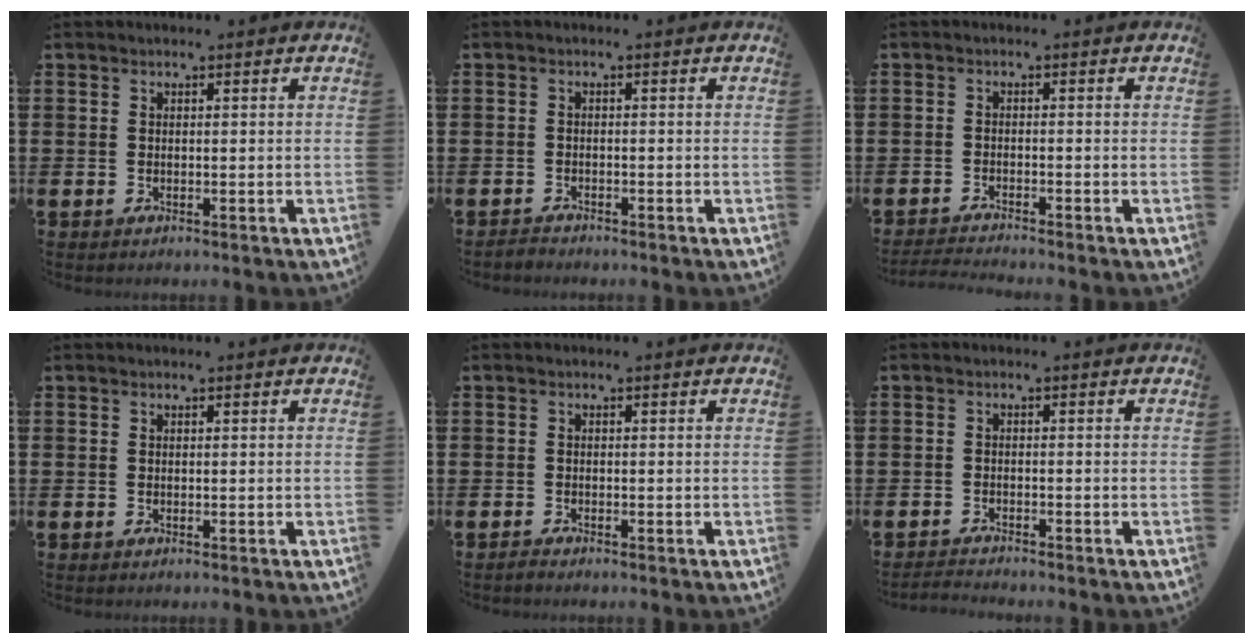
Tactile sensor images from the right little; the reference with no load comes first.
{"total": 0.9, "force": [-0.9, 0.1, 0.0], "torque": [-0.002, 0.001, -0.019]}
{"total": 1.4, "force": [-1.4, -0.2, 0.3], "torque": [-0.005, 0.001, -0.027]}
{"total": 0.0}
{"total": 0.5, "force": [-0.5, 0.1, 0.2], "torque": [-0.005, -0.003, -0.010]}
{"total": 1.3, "force": [-1.3, -0.1, 0.1], "torque": [-0.003, 0.001, -0.026]}